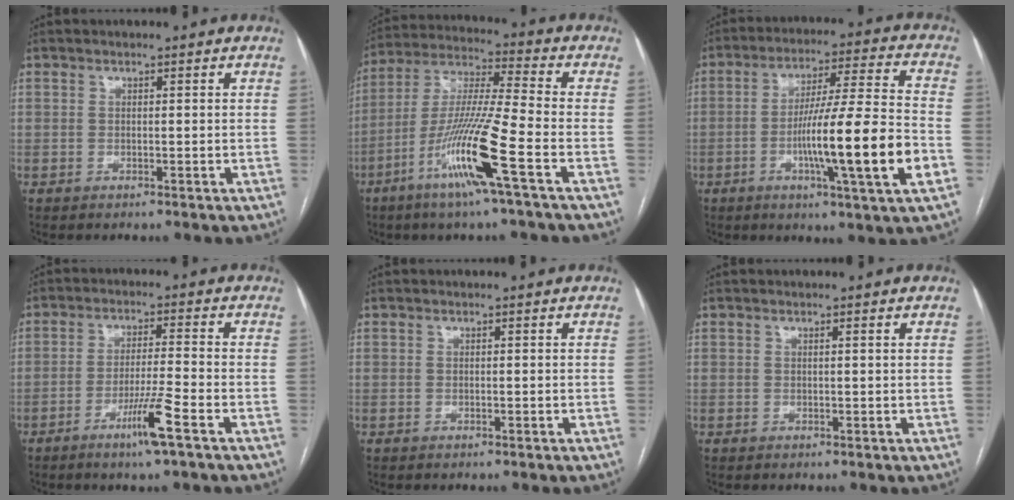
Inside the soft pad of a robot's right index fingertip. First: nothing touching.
{"total": 14.9, "force": [-6.7, -0.8, 13.2], "torque": [-0.268, -0.017, -0.130]}
{"total": 17.0, "force": [-4.6, -0.6, 16.4], "torque": [-0.276, -0.008, -0.079]}
{"total": 6.8, "force": [-3.7, -0.9, 5.6], "torque": [-0.102, -0.011, -0.071]}
{"total": 0.0}
{"total": 0.6, "force": [0.4, -0.1, 0.5], "torque": [-0.008, 0.002, 0.005]}